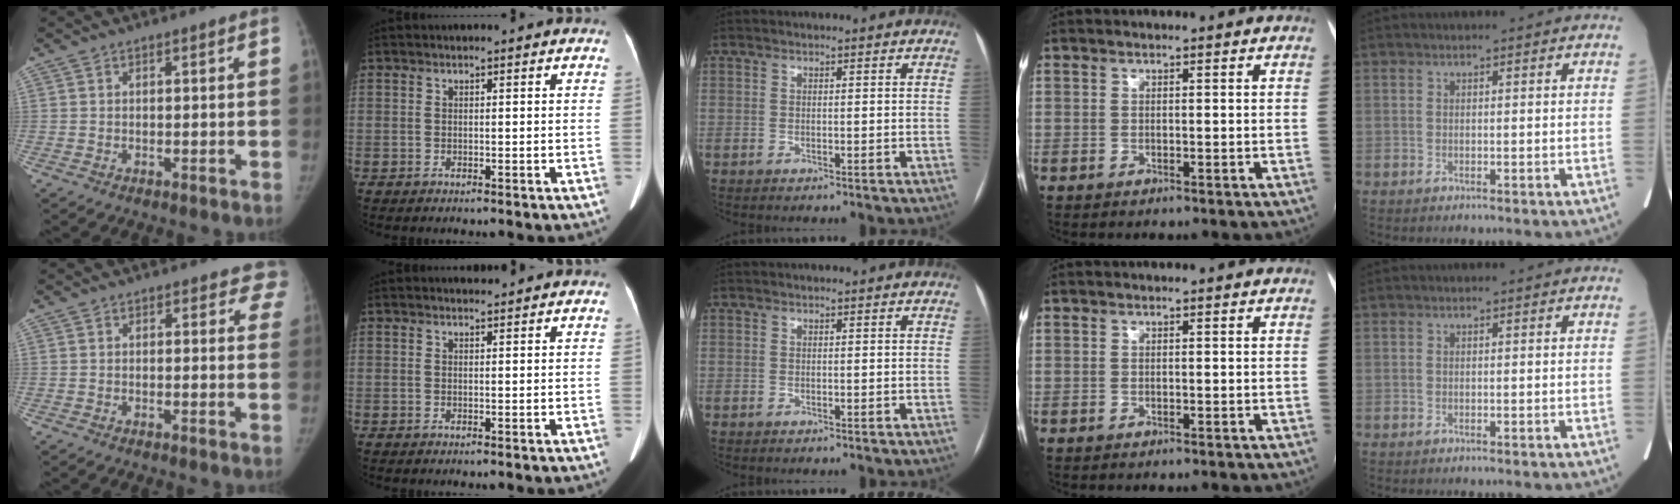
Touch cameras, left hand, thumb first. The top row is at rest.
{"thumb": {"total": 4.4, "force": [3.8, 2.2, 0.2], "torque": [0.042, -0.014, 0.014]}, "index": {"total": 0.6, "force": [0.6, -0.1, -0.2], "torque": [-0.006, -0.003, 0.011]}}